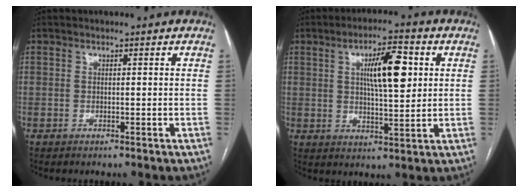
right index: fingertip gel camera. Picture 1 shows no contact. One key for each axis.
{"total": 9.6, "fx": 2.5, "fy": 2.5, "fz": 8.9, "tx": -0.148, "ty": 0.011, "tz": 0.042}